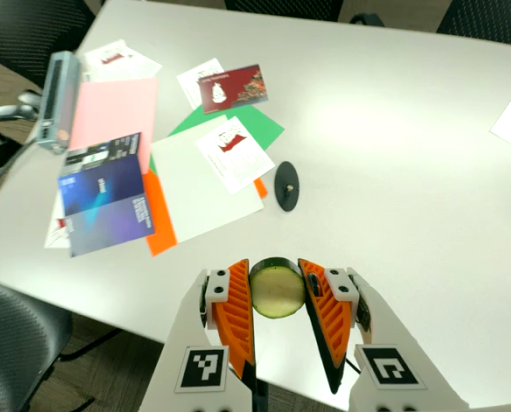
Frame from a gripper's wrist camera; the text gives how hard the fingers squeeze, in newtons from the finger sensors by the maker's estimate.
{"total": 10.8, "left": 10.5, "right": 11.0}